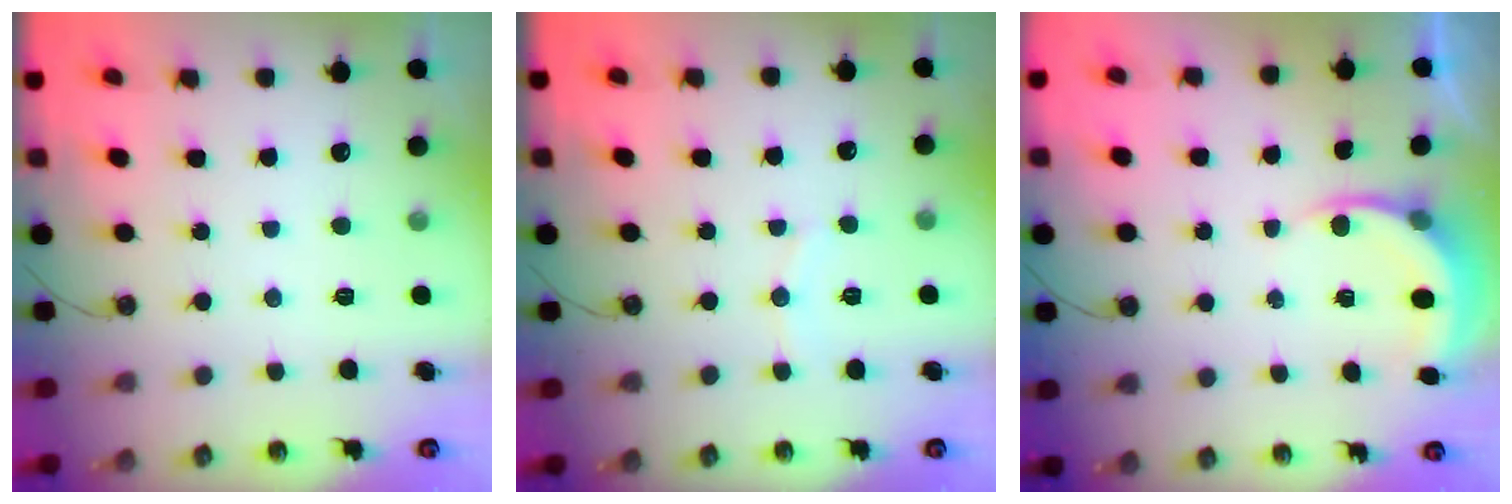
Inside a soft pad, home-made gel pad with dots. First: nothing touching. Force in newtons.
{"total": 4.1, "press": 4.0, "slide": 0.4}
{"total": 5.7, "press": 5.7, "slide": 0.3}